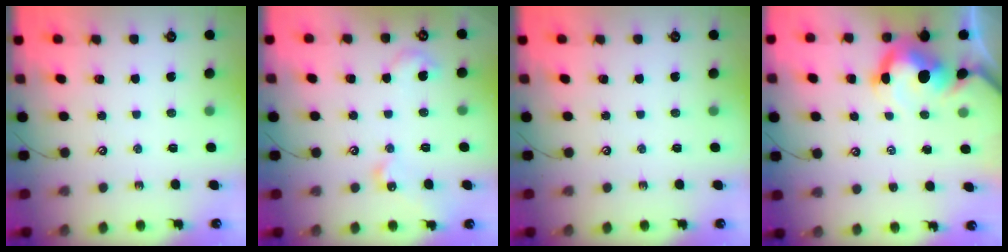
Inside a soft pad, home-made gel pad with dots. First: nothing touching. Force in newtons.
{"total": 7.5, "press": 7.5, "slide": 0.3}
{"total": 0.0}
{"total": 8.1, "press": 8.0, "slide": 1.4}